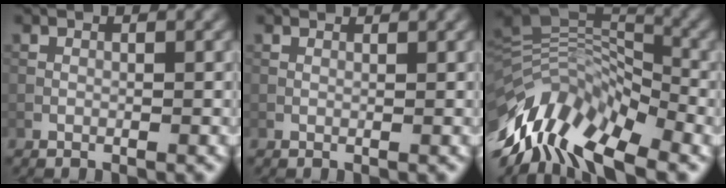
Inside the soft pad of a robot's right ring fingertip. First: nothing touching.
{"total": 0.7, "force": [0.6, 0.0, 0.4], "torque": [-0.014, -0.001, 0.006]}
{"total": 12.9, "force": [-5.9, 6.6, 9.4], "torque": [-0.197, 0.019, -0.119]}